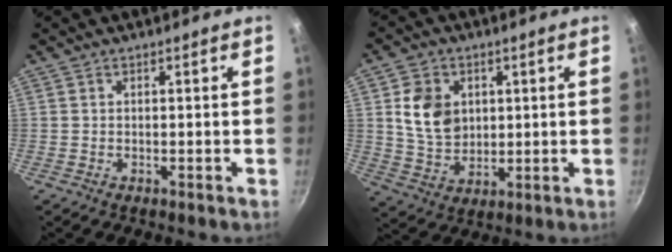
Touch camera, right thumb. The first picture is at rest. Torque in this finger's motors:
{"motor_torque": [-0.52, 0.69, 0.56, -0.30, 0.18]}